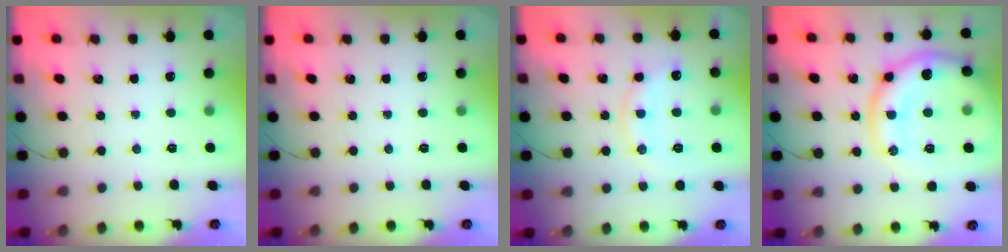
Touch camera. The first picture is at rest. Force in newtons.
{"total": 0.0}
{"total": 11.3, "press": 11.3, "slide": 0.3}
{"total": 17.7, "press": 17.6, "slide": 1.6}